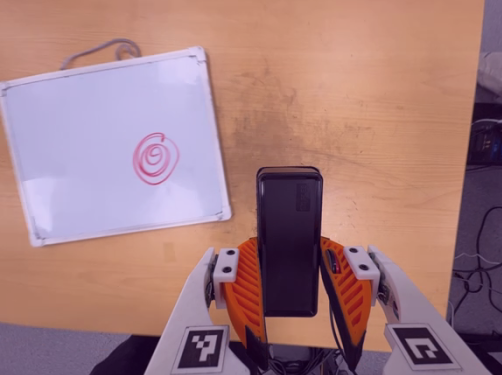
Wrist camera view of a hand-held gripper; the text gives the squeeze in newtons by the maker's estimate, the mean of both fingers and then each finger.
{"total": 3.3, "left": 1.8, "right": 4.8}